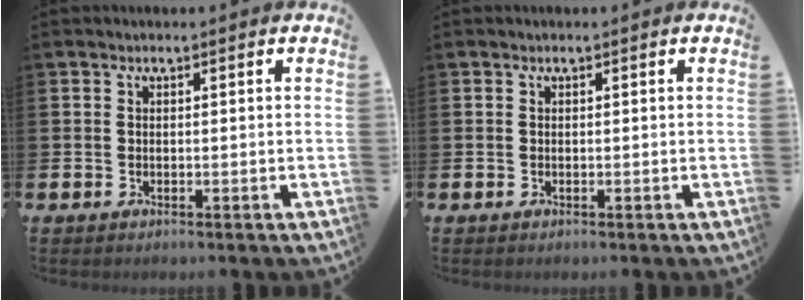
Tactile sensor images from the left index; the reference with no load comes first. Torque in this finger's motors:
{"motor_torque": [0.00, 0.00, 0.04, 0.01]}